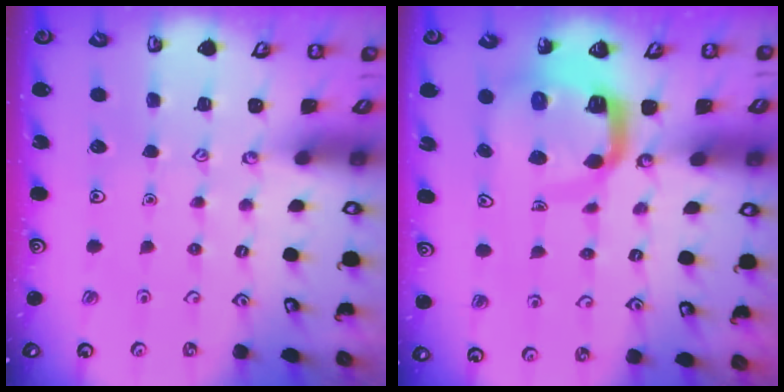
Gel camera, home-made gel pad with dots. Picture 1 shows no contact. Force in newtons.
{"total": 8.8, "press": 8.7, "slide": 1.1}